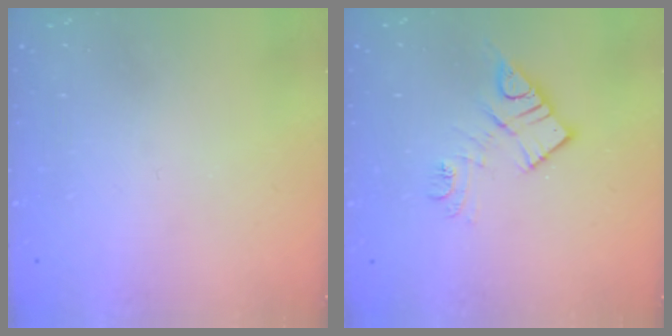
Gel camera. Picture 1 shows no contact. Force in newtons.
{"total": 11.1, "press": 11.1, "slide": 0.8}